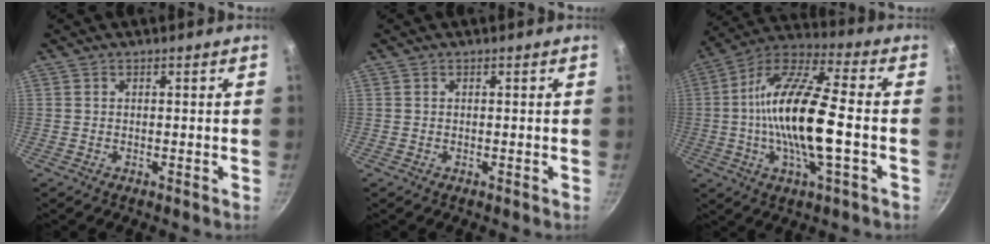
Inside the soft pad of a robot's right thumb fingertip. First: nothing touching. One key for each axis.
{"total": 0.0}
{"total": 19.1, "fx": -2.0, "fy": 5.7, "fz": 18.2, "tx": -0.341, "ty": 0.028, "tz": -0.055}